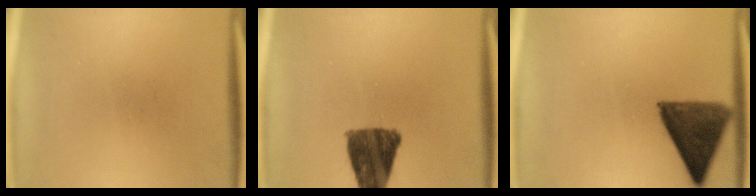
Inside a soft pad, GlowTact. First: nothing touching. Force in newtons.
{"total": 10.8}
{"total": 11.1}